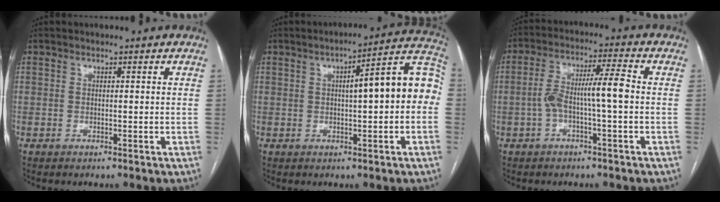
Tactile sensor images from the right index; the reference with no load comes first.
{"total": 12.2, "force": [0.8, 2.3, 12.0], "torque": [-0.156, 0.045, 0.007]}
{"total": 7.9, "force": [-1.1, 0.7, 7.8], "torque": [-0.146, 0.027, -0.020]}